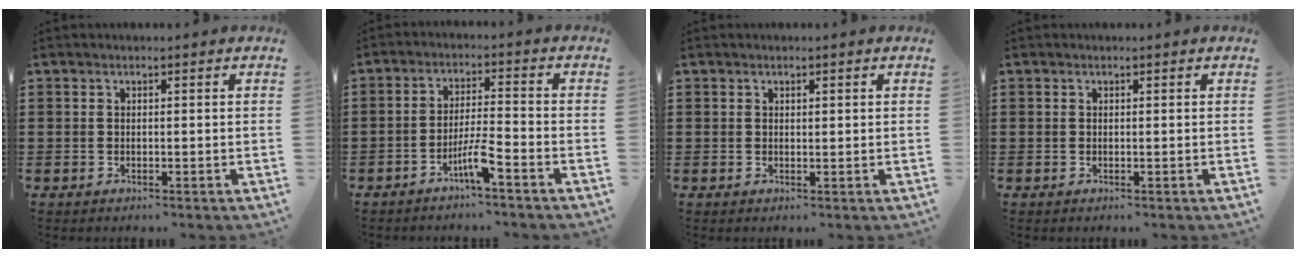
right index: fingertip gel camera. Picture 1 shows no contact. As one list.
[{"total": 4.9, "force": [-3.3, 0.2, 3.6], "torque": [-0.076, -0.006, -0.063]}, {"total": 0.5, "force": [0.3, 0.3, 0.3], "torque": [-0.005, 0.003, 0.006]}, {"total": 0.0}]